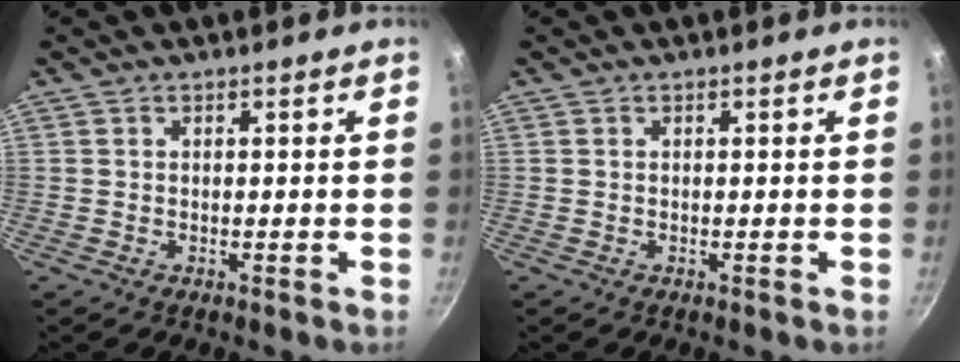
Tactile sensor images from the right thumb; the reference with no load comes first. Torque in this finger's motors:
{"motor_torque": [-0.03, 0.01, 0.00, 0.00, 0.00]}